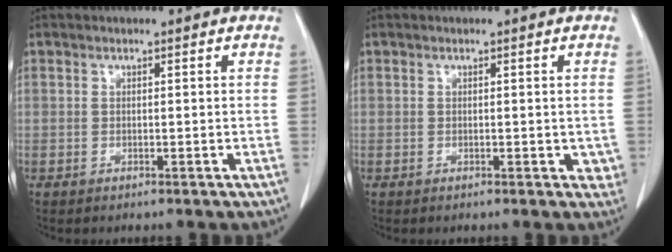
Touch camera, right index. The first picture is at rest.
{"total": 2.1, "force": [-0.3, 1.3, 1.6], "torque": [-0.007, 0.002, -0.005]}